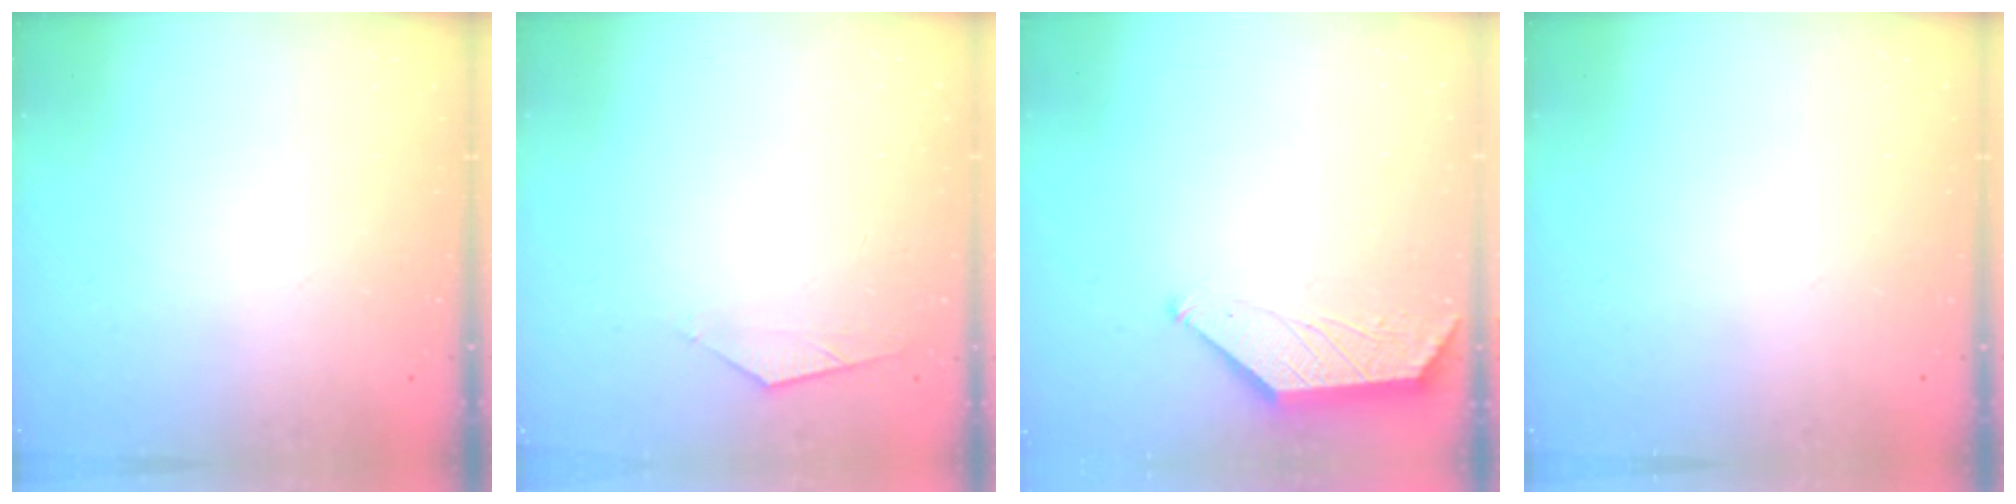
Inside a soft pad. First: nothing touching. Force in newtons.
{"total": 5.0, "press": 5.0, "slide": 0.7}
{"total": 1.5, "press": 1.4, "slide": 0.3}
{"total": 0.0}